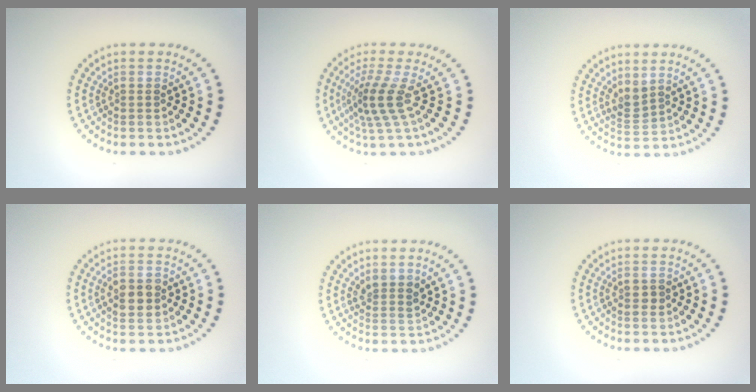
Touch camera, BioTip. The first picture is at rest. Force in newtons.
{"total": 3.3, "press": 2.4, "slide": 2.4}
{"total": 1.6, "press": 1.3, "slide": 1.0}
{"total": 2.8, "press": 2.8, "slide": 0.2}
{"total": 1.8, "press": 1.5, "slide": 1.1}
{"total": 1.1, "press": 1.1, "slide": 0.1}